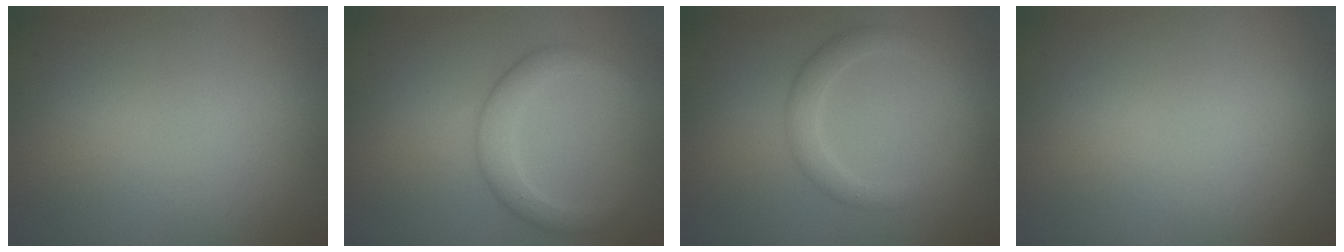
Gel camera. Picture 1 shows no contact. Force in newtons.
{"total": 2.9, "press": 2.9, "slide": 0.3}
{"total": 2.4, "press": 2.3, "slide": 0.2}
{"total": 0.0}